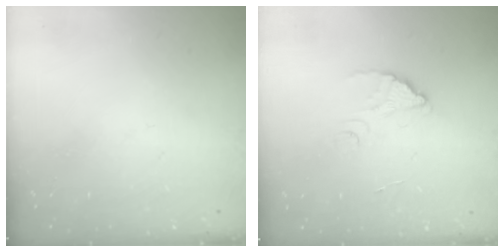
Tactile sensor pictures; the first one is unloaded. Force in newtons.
{"total": 2.2, "press": 2.2, "slide": 0.1}